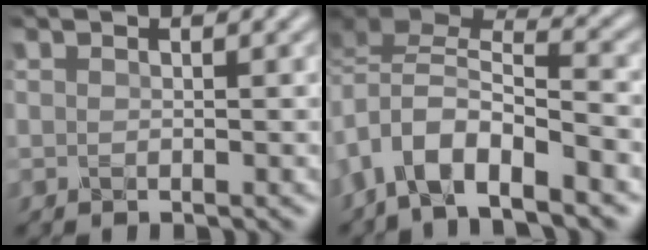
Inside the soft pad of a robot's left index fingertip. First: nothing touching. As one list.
[{"total": 8.1, "force": [-4.6, 3.7, 5.5], "torque": [-0.100, 0.001, -0.092]}]